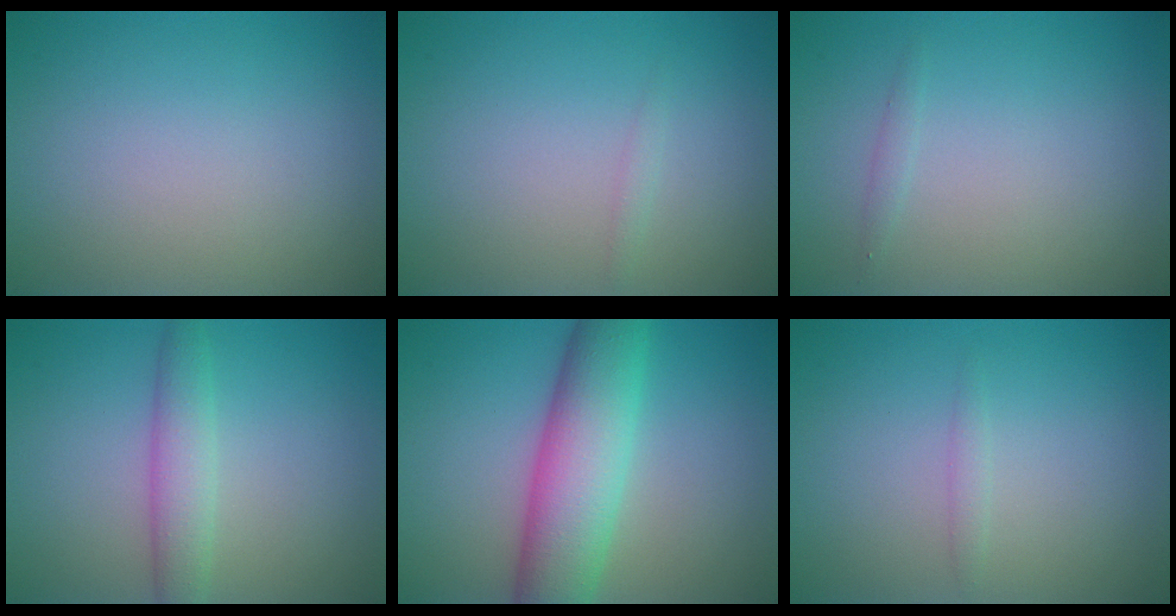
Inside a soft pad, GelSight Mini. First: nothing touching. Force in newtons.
{"total": 0.6, "press": 0.6, "slide": 0.0}
{"total": 0.6, "press": 0.6, "slide": 0.0}
{"total": 3.0, "press": 3.0, "slide": 0.1}
{"total": 8.3, "press": 8.3, "slide": 0.3}
{"total": 0.7, "press": 0.7, "slide": 0.0}